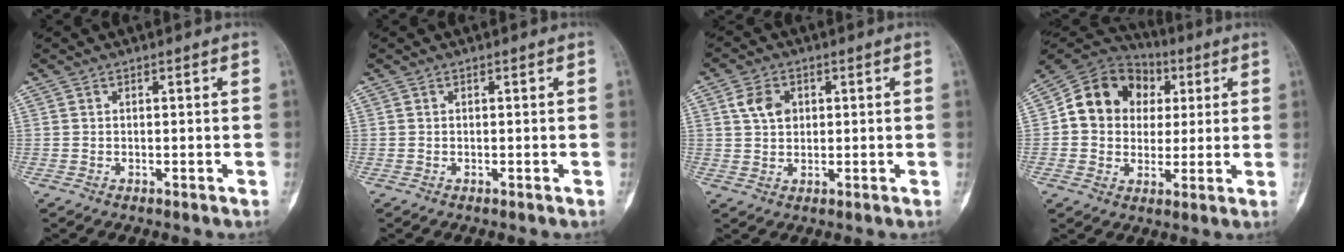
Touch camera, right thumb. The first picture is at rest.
{"total": 0.0}
{"total": 4.9, "force": [1.4, 3.7, 3.0], "torque": [-0.040, -0.002, 0.023]}
{"total": 14.6, "force": [2.5, 12.6, 6.9], "torque": [-0.084, 0.018, 0.037]}